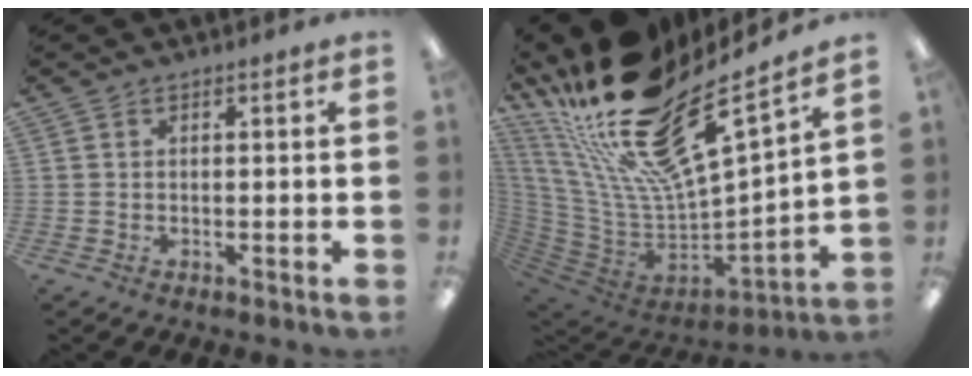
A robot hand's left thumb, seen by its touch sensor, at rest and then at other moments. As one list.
[{"total": 25.2, "force": [16.9, 7.6, 17.2], "torque": [-0.311, -0.137, 0.302]}]